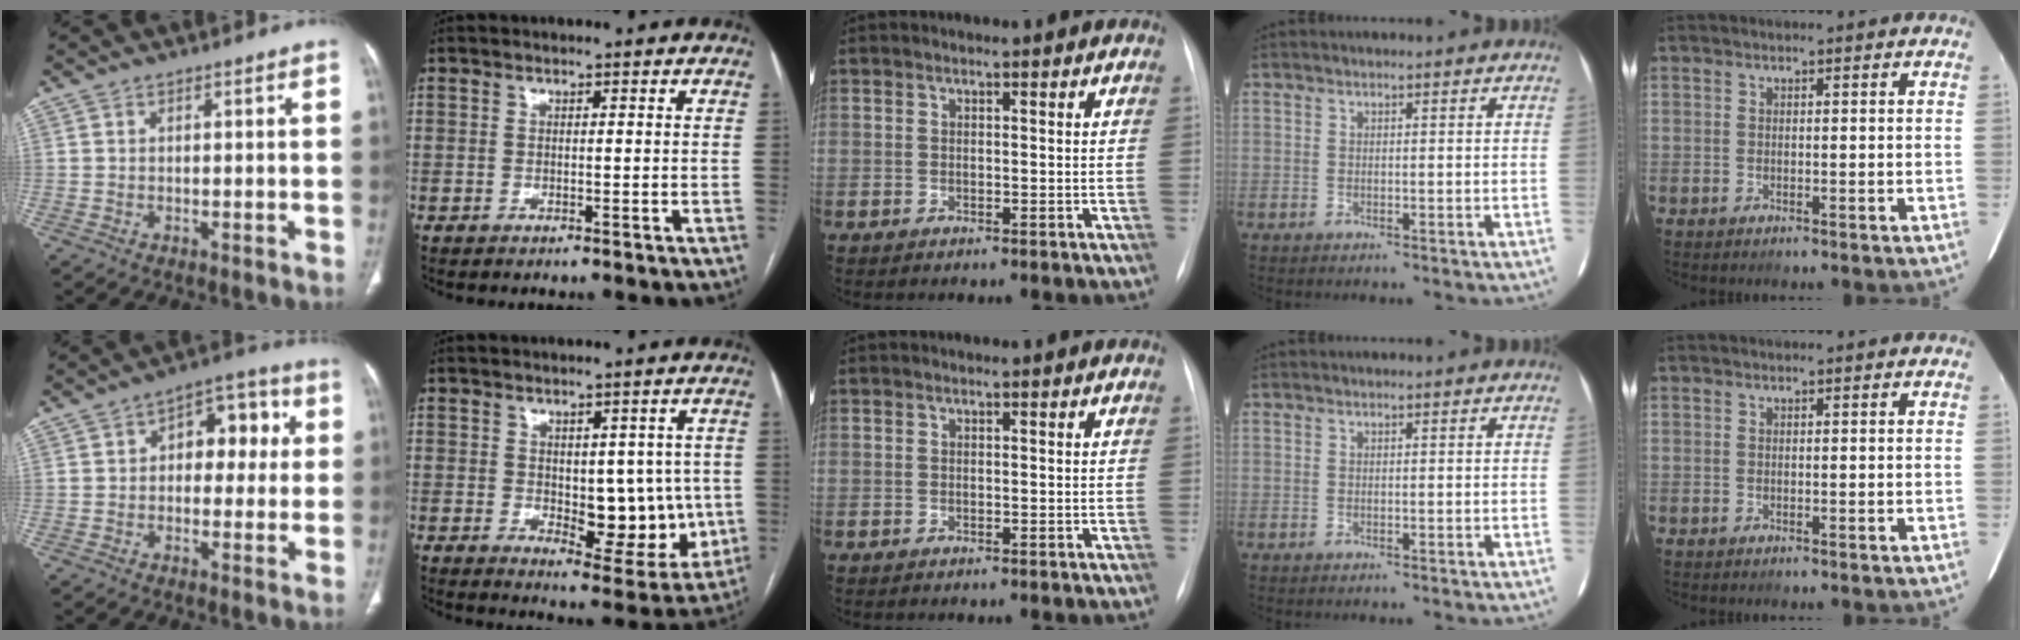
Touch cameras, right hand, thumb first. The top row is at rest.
{"thumb": {"total": 10.2, "force": [1.6, 6.4, 7.7], "torque": [-0.055, 0.029, 0.016]}, "index": {"total": 10.1, "force": [-0.4, 5.1, 8.7], "torque": [-0.095, 0.002, 0.016]}}